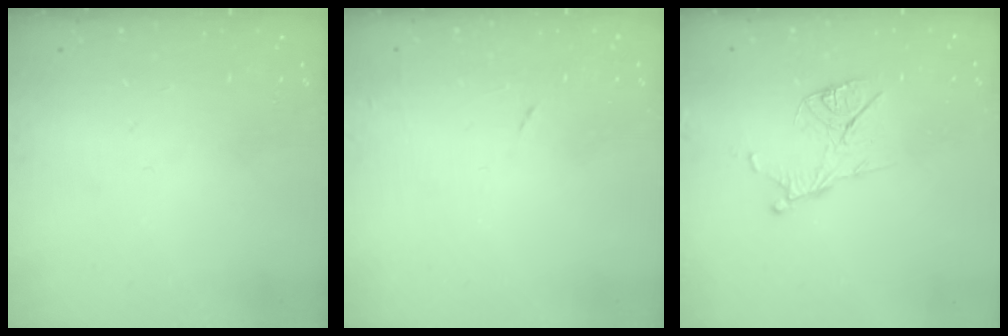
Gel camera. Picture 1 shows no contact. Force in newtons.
{"total": 4.6, "press": 4.6, "slide": 0.6}
{"total": 10.9, "press": 10.9, "slide": 0.4}